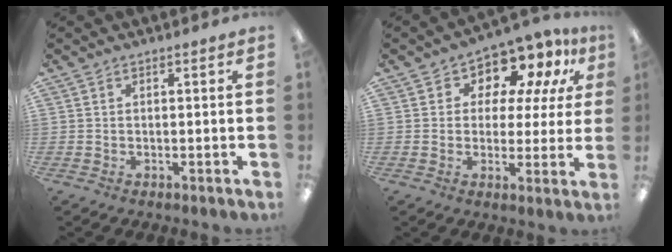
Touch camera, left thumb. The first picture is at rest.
{"total": 9.0, "force": [6.4, 5.3, 3.3], "torque": [-0.067, -0.051, 0.116]}